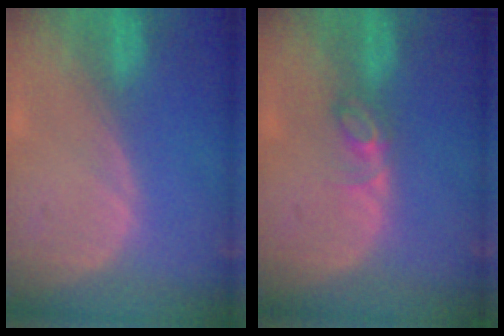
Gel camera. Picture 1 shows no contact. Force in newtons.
{"total": 2.5, "press": 2.5, "slide": 0.4}